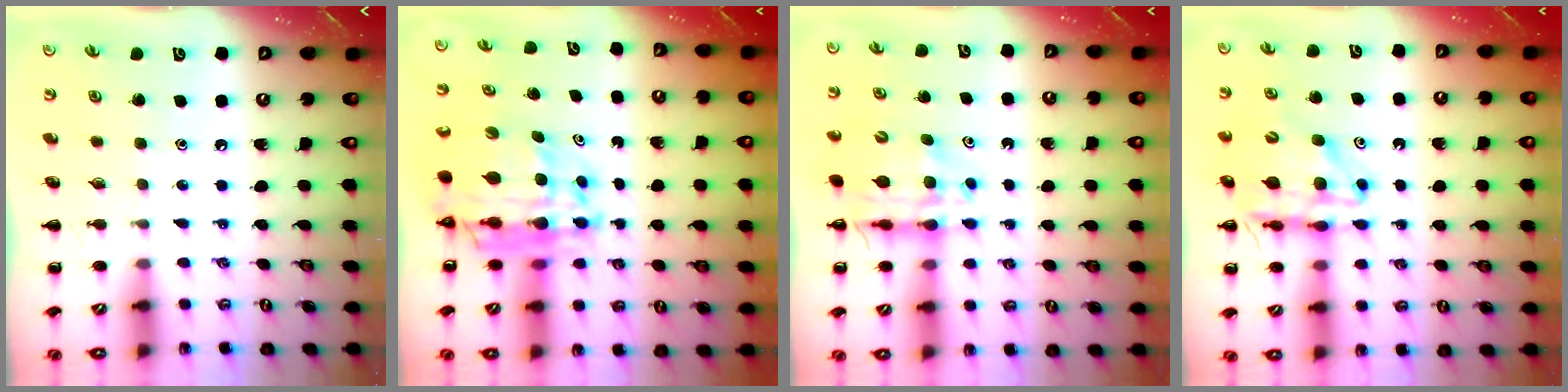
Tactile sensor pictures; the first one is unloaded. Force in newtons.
{"total": 15.2, "press": 14.6, "slide": 4.2}
{"total": 11.0, "press": 10.5, "slide": 3.2}
{"total": 12.5, "press": 12.0, "slide": 3.6}